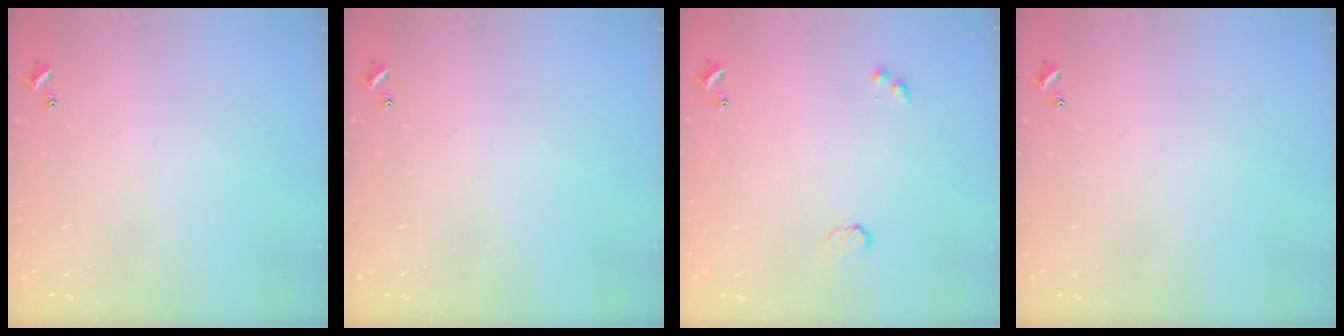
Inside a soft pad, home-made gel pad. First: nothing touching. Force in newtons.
{"total": 0.0}
{"total": 2.9, "press": 2.9, "slide": 0.5}
{"total": 0.0}